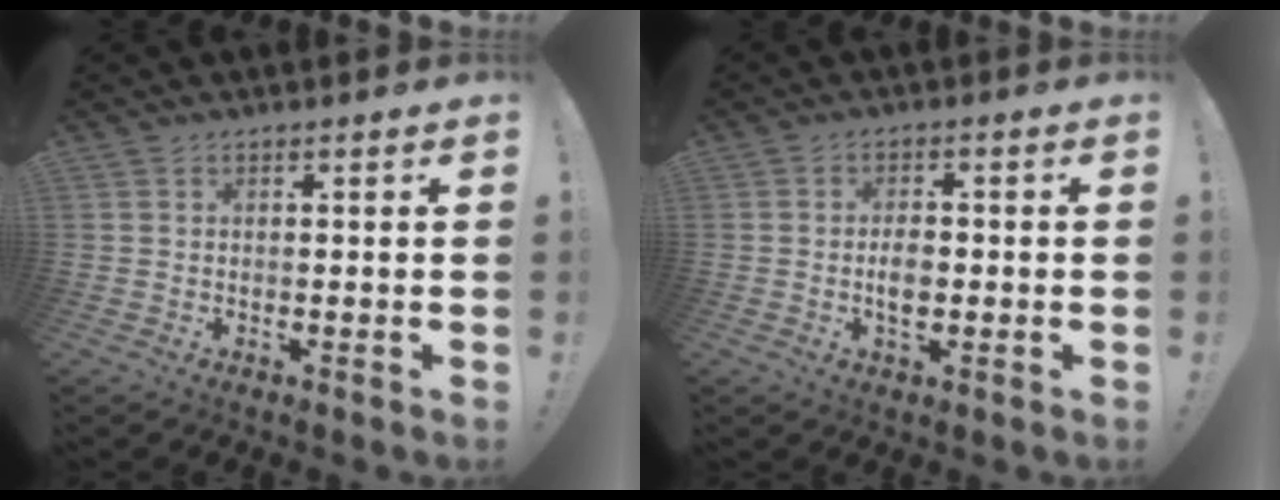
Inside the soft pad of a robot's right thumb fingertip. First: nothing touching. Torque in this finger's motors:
{"motor_torque": [0.99, 0.76, 0.89, -0.30, 0.00]}